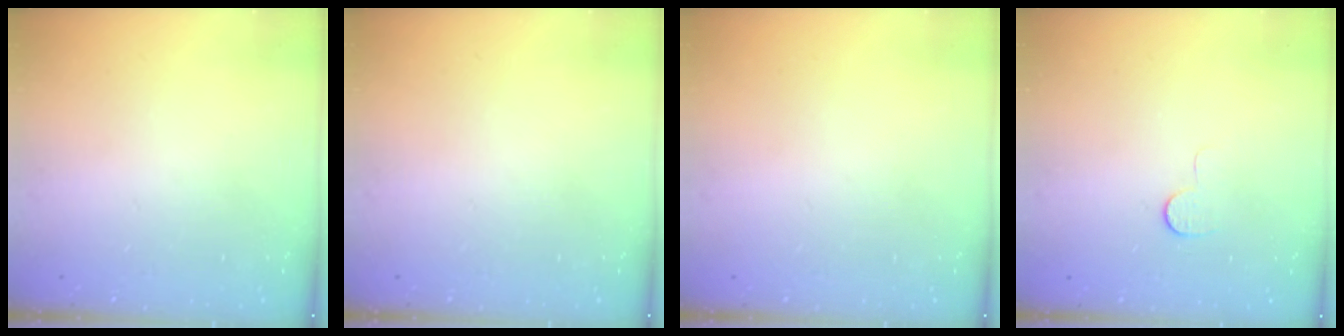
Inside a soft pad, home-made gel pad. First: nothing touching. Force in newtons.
{"total": 0.0}
{"total": 0.0}
{"total": 5.0, "press": 5.0, "slide": 0.5}